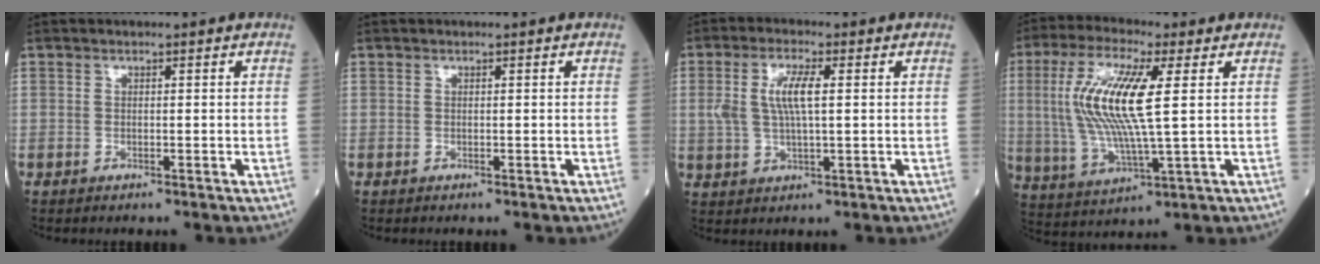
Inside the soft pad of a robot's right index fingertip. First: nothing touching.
{"total": 0.0}
{"total": 6.1, "force": [1.2, 1.4, 5.8], "torque": [-0.130, 0.010, 0.027]}
{"total": 13.9, "force": [2.4, 1.8, 13.6], "torque": [-0.300, 0.003, 0.044]}